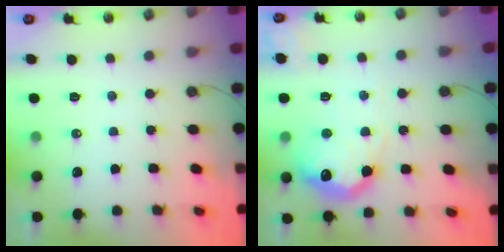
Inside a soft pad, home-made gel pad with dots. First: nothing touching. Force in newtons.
{"total": 18.7, "press": 18.7, "slide": 1.7}